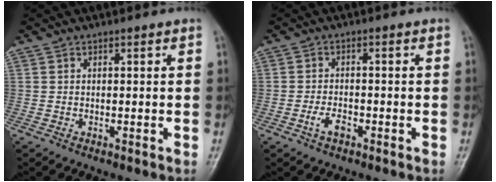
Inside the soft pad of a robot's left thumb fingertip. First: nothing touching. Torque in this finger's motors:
{"motor_torque": [-0.19, 0.31, 0.30, 0.16, 0.10]}